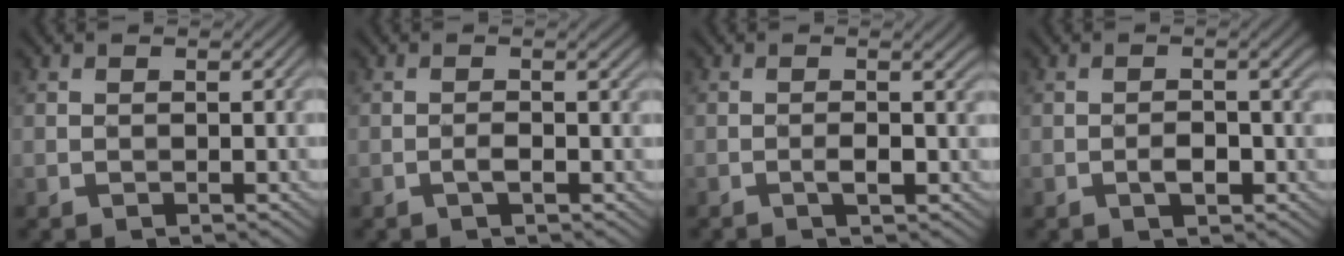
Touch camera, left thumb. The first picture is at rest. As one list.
[{"total": 1.7, "force": [-0.6, 0.0, 1.6], "torque": [-0.032, 0.006, -0.011]}, {"total": 2.7, "force": [-0.6, 0.0, 2.6], "torque": [-0.044, 0.005, -0.012]}, {"total": 2.6, "force": [-0.8, 0.8, 2.3], "torque": [-0.041, 0.002, -0.012]}]